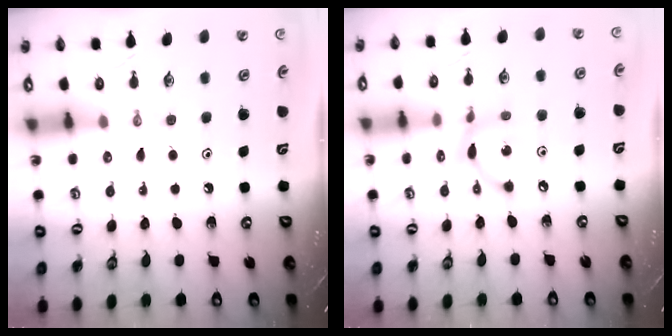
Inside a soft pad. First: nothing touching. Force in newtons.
{"total": 8.6, "press": 8.6, "slide": 0.4}